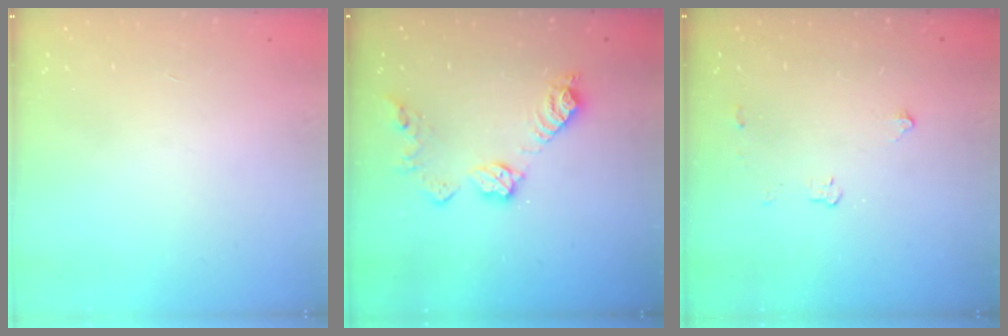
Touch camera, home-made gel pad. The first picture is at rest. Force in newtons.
{"total": 10.8, "press": 10.8, "slide": 0.6}
{"total": 2.8, "press": 2.8, "slide": 0.5}